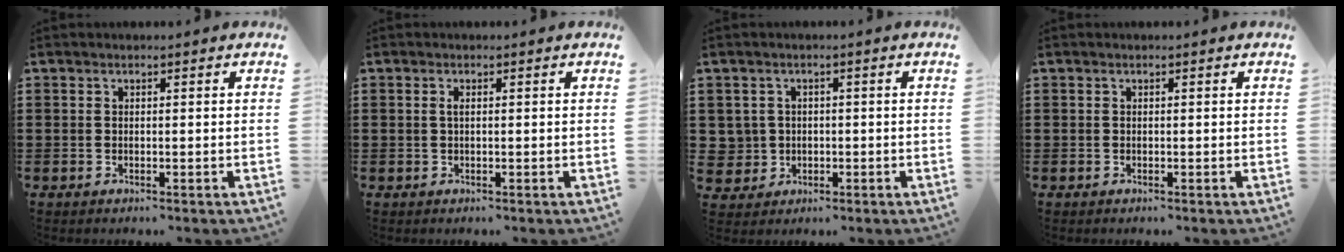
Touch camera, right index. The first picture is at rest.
{"total": 0.9, "force": [0.1, 0.2, 0.8], "torque": [-0.017, 0.001, 0.002]}
{"total": 2.8, "force": [-0.2, 2.8, 0.1], "torque": [-0.017, 0.009, -0.007]}
{"total": 0.0}